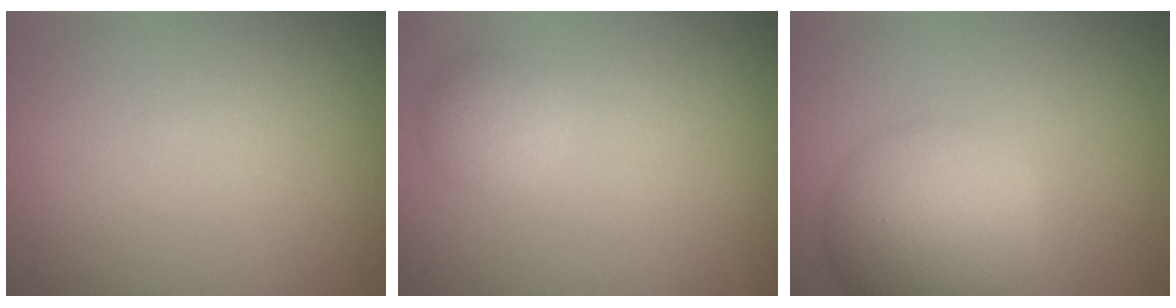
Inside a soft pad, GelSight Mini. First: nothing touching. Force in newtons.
{"total": 2.1, "press": 2.1, "slide": 0.1}
{"total": 7.9, "press": 7.9, "slide": 0.2}